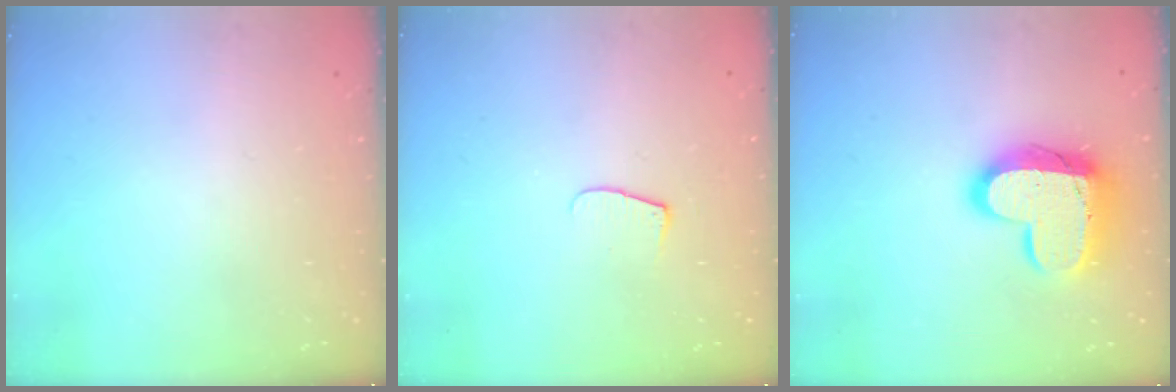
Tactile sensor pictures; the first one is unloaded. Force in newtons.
{"total": 5.3, "press": 5.2, "slide": 0.6}
{"total": 16.3, "press": 16.2, "slide": 1.4}